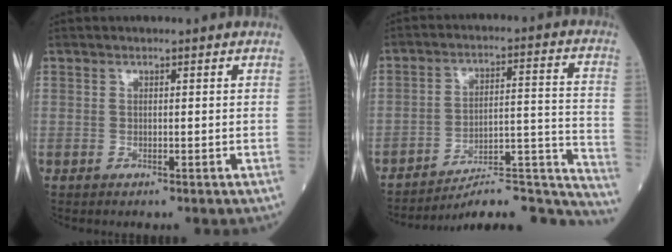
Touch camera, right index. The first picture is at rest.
{"total": 20.2, "force": [-19.7, 1.1, 4.5], "torque": [0.002, 0.048, -0.269]}